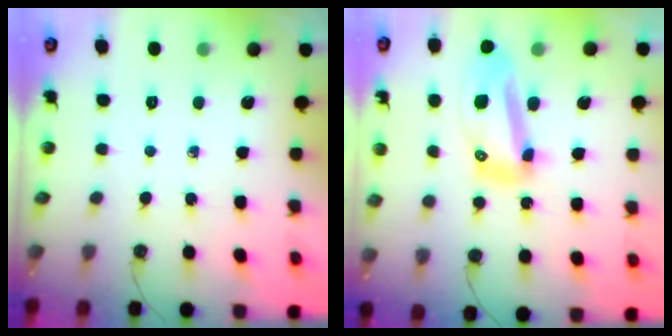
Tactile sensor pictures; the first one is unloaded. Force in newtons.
{"total": 12.2, "press": 12.1, "slide": 1.2}